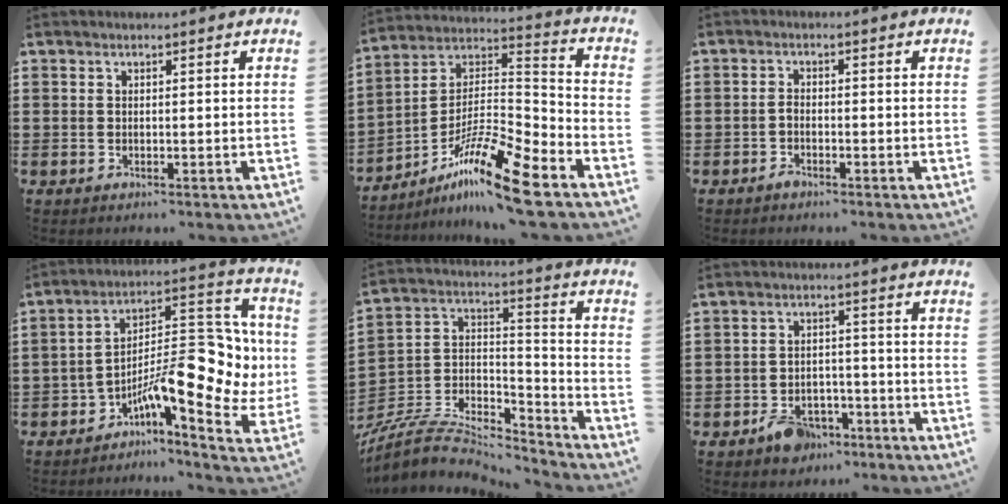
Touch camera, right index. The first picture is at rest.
{"total": 14.5, "force": [-10.5, 1.7, 9.9], "torque": [-0.183, 0.021, -0.196]}
{"total": 1.3, "force": [-0.8, 0.5, 0.8], "torque": [-0.018, 0.000, -0.017]}
{"total": 13.6, "force": [-3.5, 5.8, 11.9], "torque": [-0.163, -0.014, -0.058]}
{"total": 7.6, "force": [-6.6, 2.6, 2.8], "torque": [-0.063, 0.008, -0.133]}
{"total": 4.5, "force": [-3.5, 2.5, 1.5], "torque": [-0.034, 0.012, -0.066]}